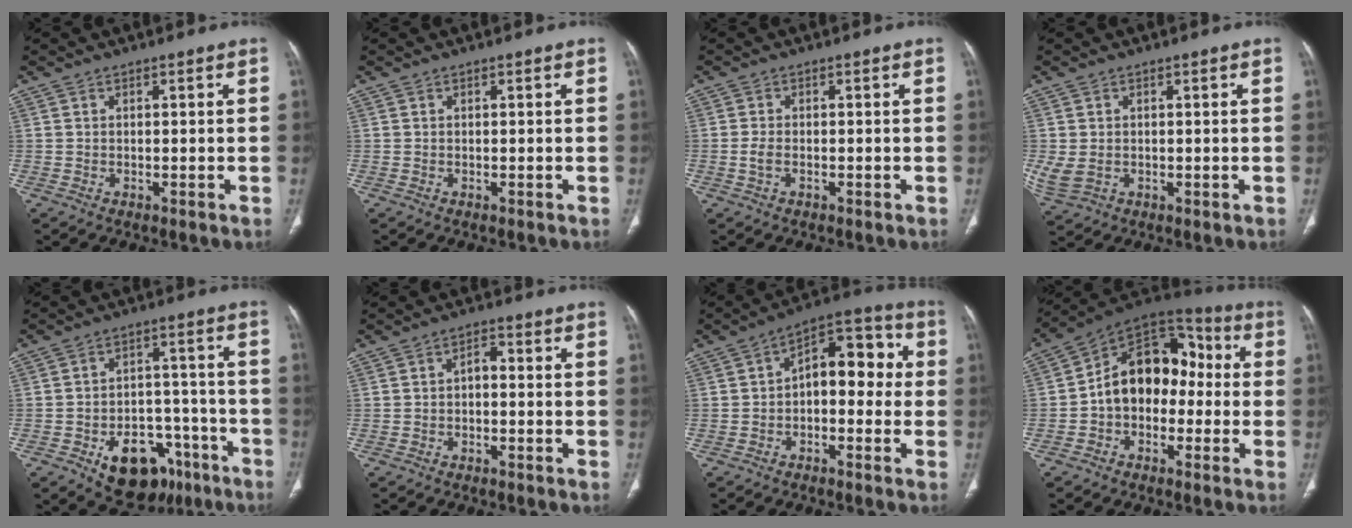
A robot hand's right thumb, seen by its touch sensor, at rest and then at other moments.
{"total": 0.0}
{"total": 2.0, "force": [-0.6, 1.2, 1.5], "torque": [-0.038, 0.003, -0.012]}
{"total": 4.5, "force": [-0.2, 3.3, 3.0], "torque": [-0.078, -0.002, 0.009]}
{"total": 15.3, "force": [-8.2, 9.9, 8.2], "torque": [-0.075, 0.060, -0.110]}
{"total": 2.7, "force": [-0.6, 1.6, 2.1], "torque": [-0.028, 0.017, -0.017]}
{"total": 12.1, "force": [0.1, 6.9, 9.9], "torque": [-0.098, 0.047, -0.013]}
{"total": 15.3, "force": [-1.3, 10.9, 10.6], "torque": [-0.126, 0.054, -0.038]}